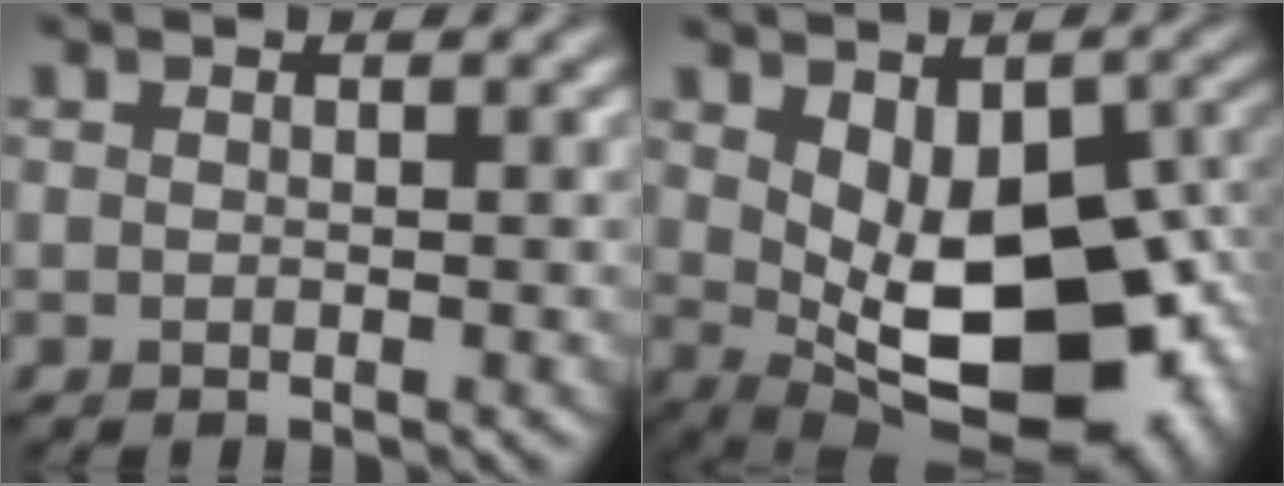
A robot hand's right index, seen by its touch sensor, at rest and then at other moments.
{"total": 14.4, "force": [-0.9, 8.1, 11.9], "torque": [-0.161, -0.030, 0.014]}